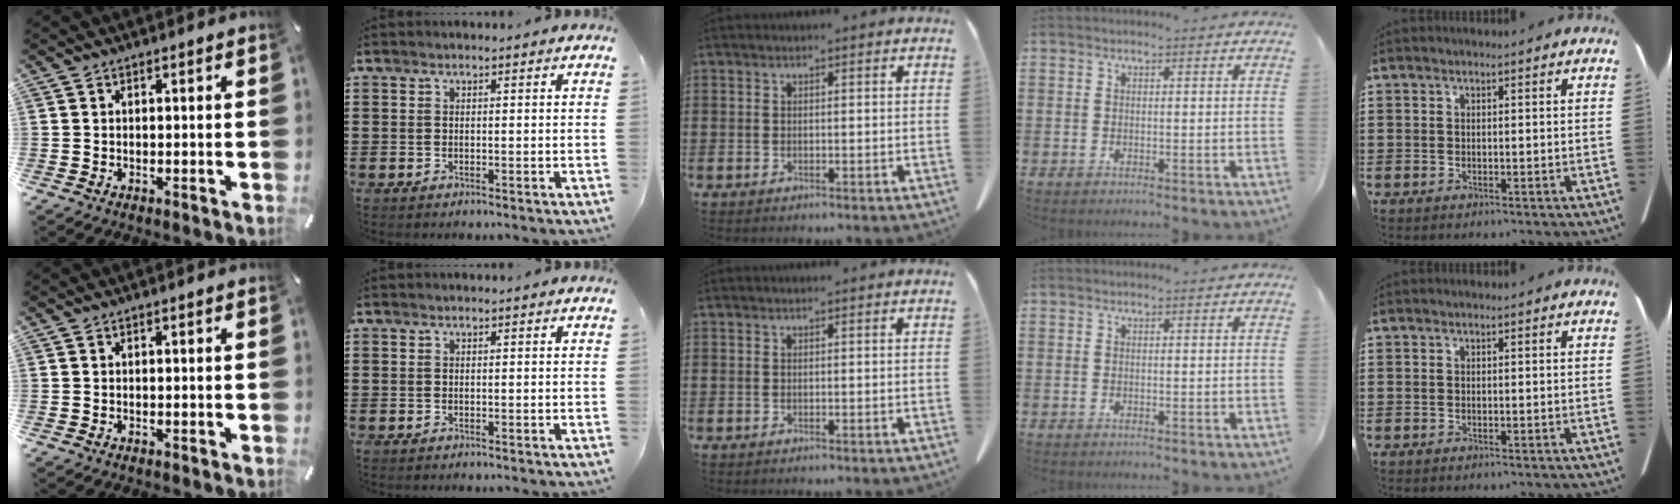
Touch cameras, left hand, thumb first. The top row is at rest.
{}